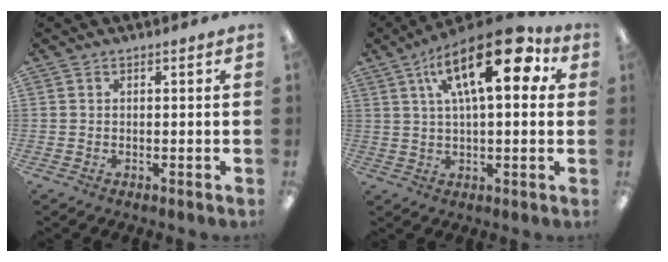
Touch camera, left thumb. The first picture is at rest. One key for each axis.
{"total": 20.3, "fx": 7.9, "fy": 8.3, "fz": 16.8, "tx": -0.266, "ty": -0.024, "tz": 0.117}